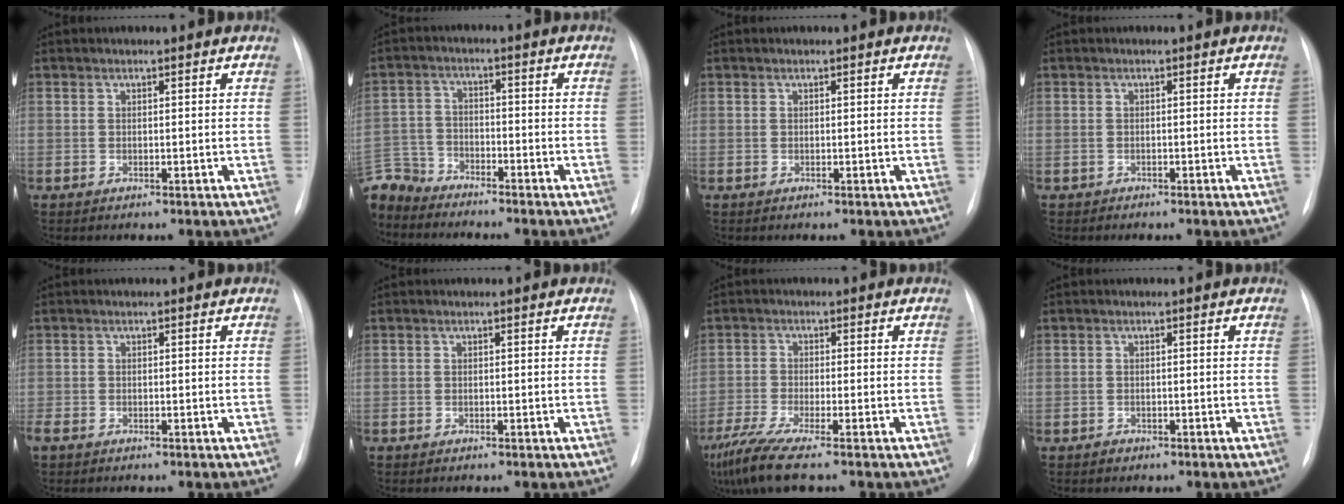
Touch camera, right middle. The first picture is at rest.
{"total": 8.7, "force": [-8.3, 2.5, 0.7], "torque": [-0.022, 0.003, -0.163]}
{"total": 0.0}
{"total": 0.6, "force": [-0.5, 0.4, 0.0], "torque": [-0.007, 0.002, -0.009]}
{"total": 1.8, "force": [-1.3, 0.7, 0.9], "torque": [-0.021, -0.005, -0.021]}
{"total": 0.0}
{"total": 8.5, "force": [-6.5, 0.1, 5.4], "torque": [-0.106, -0.025, -0.117]}
{"total": 0.9, "force": [-0.7, 0.6, 0.1], "torque": [-0.001, 0.002, -0.010]}